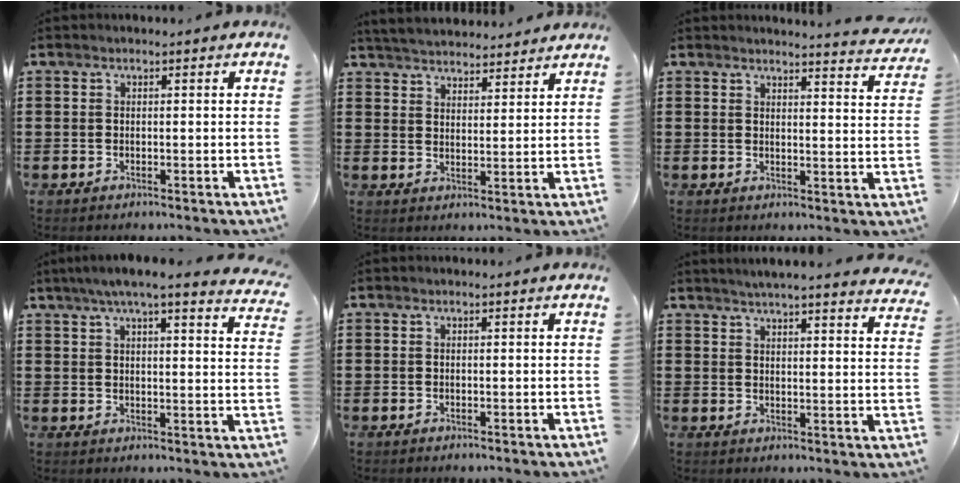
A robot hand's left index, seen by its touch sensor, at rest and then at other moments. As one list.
[{"total": 4.1, "force": [4.1, 0.3, 0.3], "torque": [-0.021, -0.018, 0.074]}, {"total": 3.2, "force": [3.1, -0.3, 0.6], "torque": [-0.016, -0.019, 0.055]}, {"total": 5.7, "force": [4.7, -0.1, 3.2], "torque": [-0.079, -0.015, 0.081]}, {"total": 0.0}, {"total": 3.9, "force": [3.8, -0.6, 0.8], "torque": [-0.031, -0.022, 0.065]}]